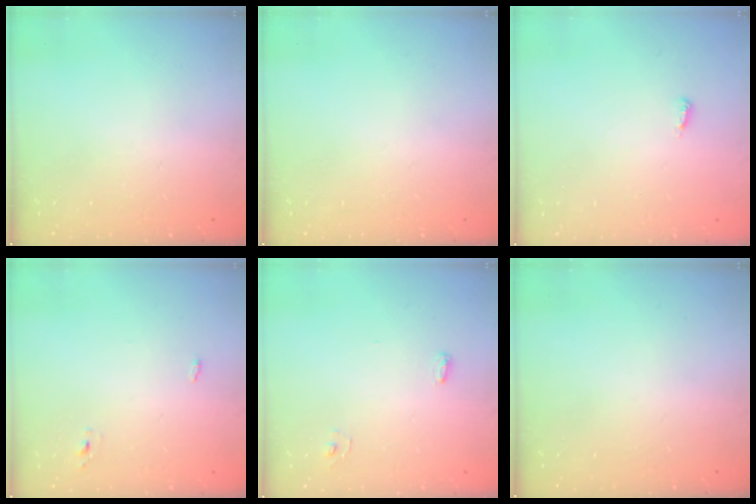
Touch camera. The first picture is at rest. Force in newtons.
{"total": 0.0}
{"total": 3.7, "press": 3.7, "slide": 0.2}
{"total": 2.7, "press": 2.6, "slide": 0.8}
{"total": 4.4, "press": 3.9, "slide": 2.1}
{"total": 0.0}